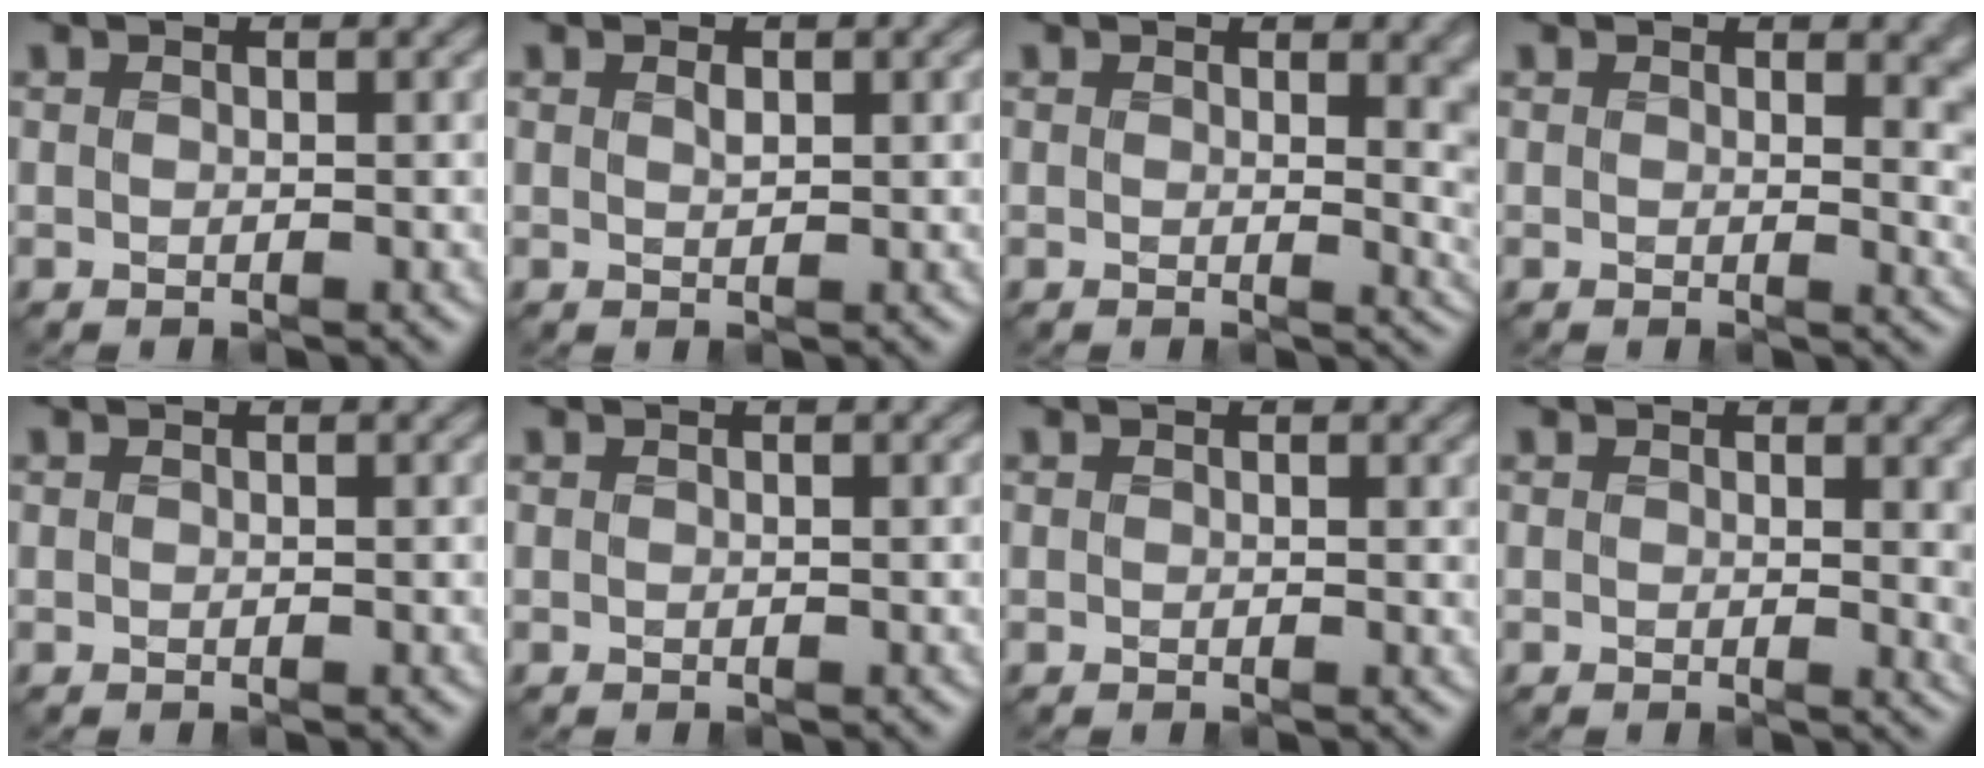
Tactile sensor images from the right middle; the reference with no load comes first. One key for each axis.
{"total": 0.7, "fx": 0.1, "fy": 0.3, "fz": 0.6, "tx": -0.014, "ty": 0.000, "tz": 0.002}
{"total": 4.6, "fx": 1.8, "fy": 2.3, "fz": 3.5, "tx": -0.039, "ty": -0.010, "tz": 0.034}
{"total": 3.8, "fx": 1.7, "fy": 2.3, "fz": 2.6, "tx": -0.029, "ty": -0.010, "tz": 0.025}
{"total": 0.0}
{"total": 0.0}
{"total": 0.5, "fx": 0.4, "fy": 0.2, "fz": 0.2, "tx": -0.005, "ty": -0.001, "tz": 0.006}
{"total": 3.1, "fx": 1.3, "fy": 1.6, "fz": 2.3, "tx": -0.029, "ty": -0.001, "tz": 0.022}